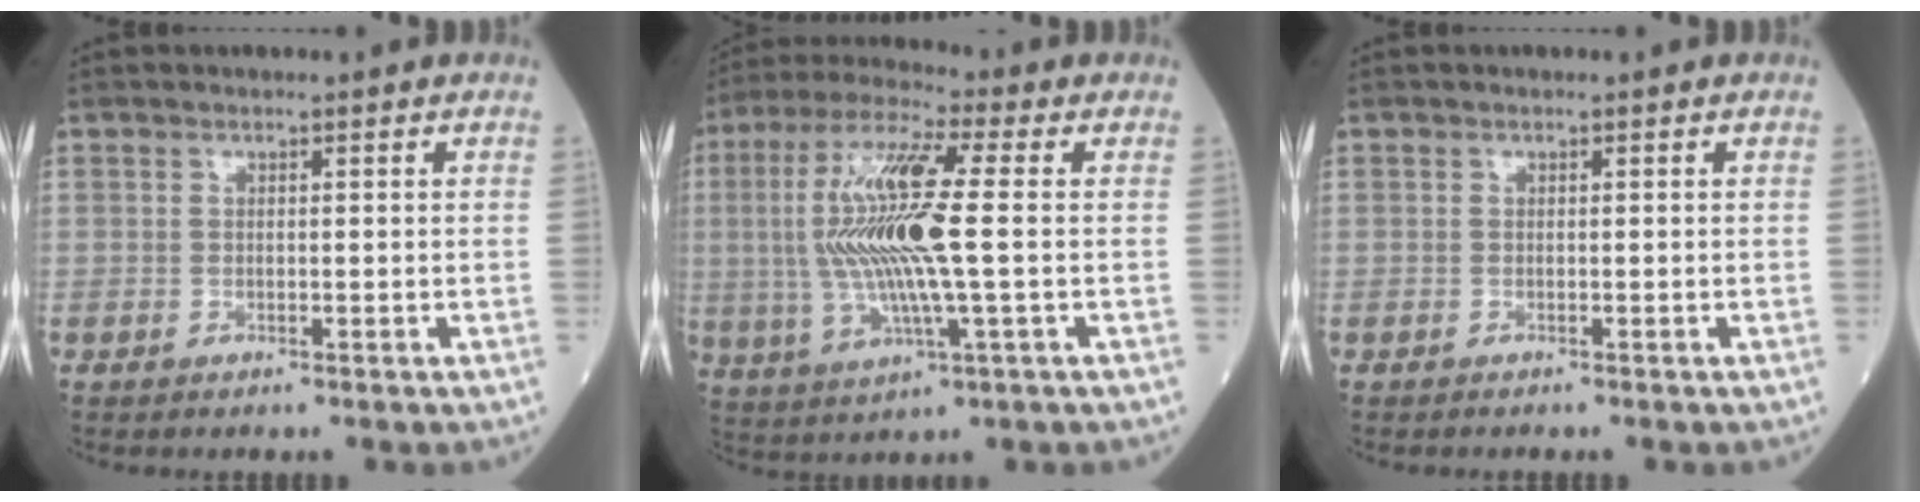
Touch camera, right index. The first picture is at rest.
{"total": 15.8, "force": [0.5, 1.8, 15.7], "torque": [-0.329, 0.007, 0.005]}
{"total": 0.0}